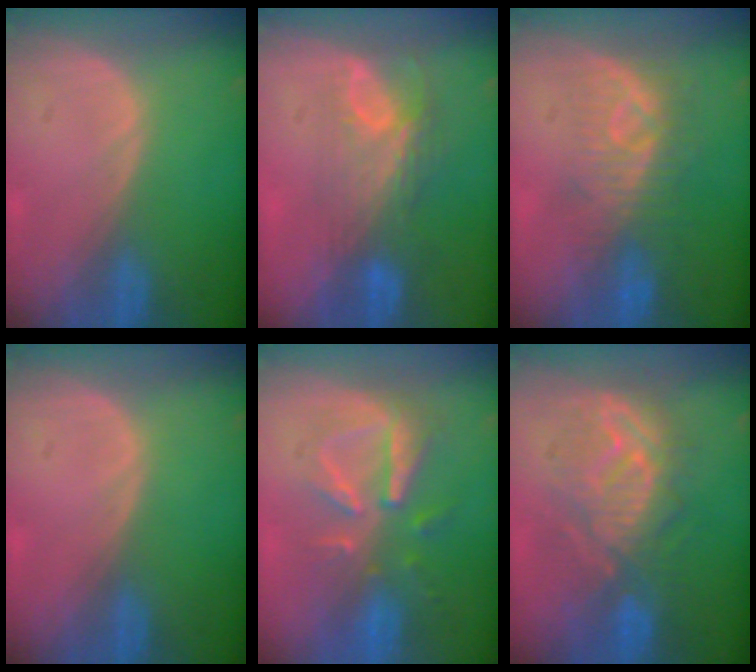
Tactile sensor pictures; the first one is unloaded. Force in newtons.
{"total": 7.8, "press": 6.8, "slide": 3.8}
{"total": 8.2, "press": 7.6, "slide": 3.1}
{"total": 0.0}
{"total": 8.0, "press": 7.7, "slide": 2.4}
{"total": 9.4, "press": 9.4, "slide": 0.6}